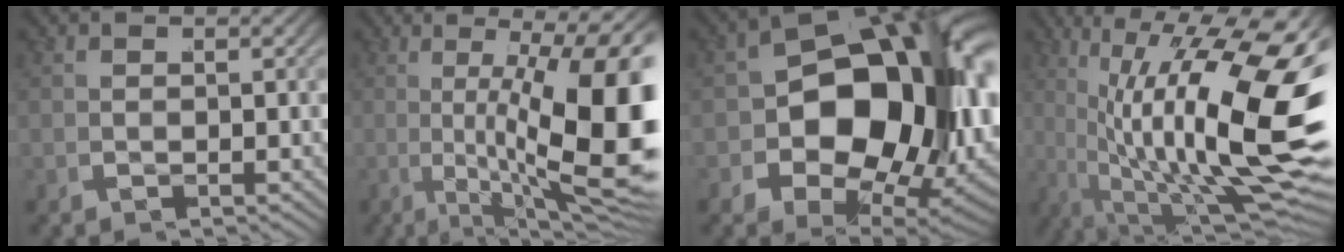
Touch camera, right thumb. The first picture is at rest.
{"total": 16.1, "force": [-0.3, 6.7, 14.6], "torque": [-0.216, -0.022, 0.008]}
{"total": 22.6, "force": [-0.8, 14.3, 17.5], "torque": [-0.287, -0.058, 0.016]}
{"total": 18.6, "force": [-1.0, 8.6, 16.4], "torque": [-0.257, -0.051, 0.018]}